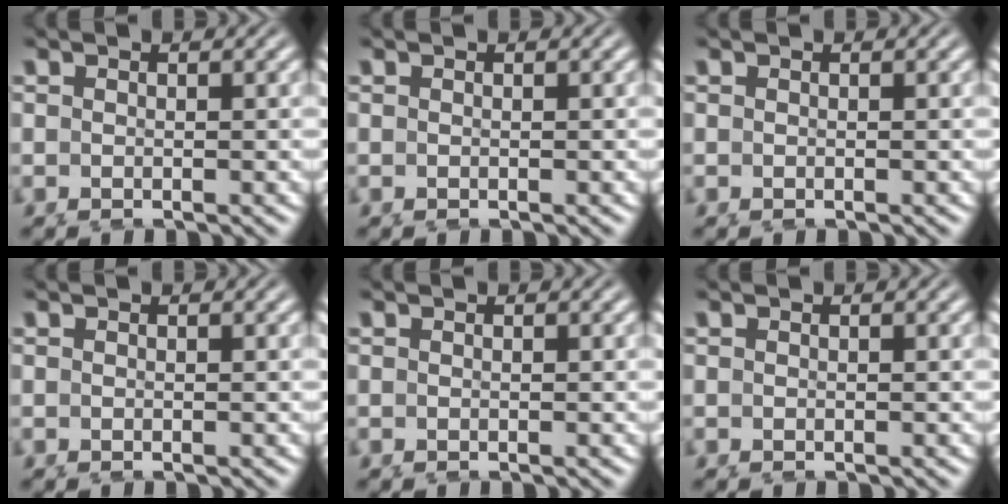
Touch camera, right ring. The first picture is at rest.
{"total": 0.0}
{"total": 0.0}
{"total": 0.0}
{"total": 0.0}
{"total": 0.0}